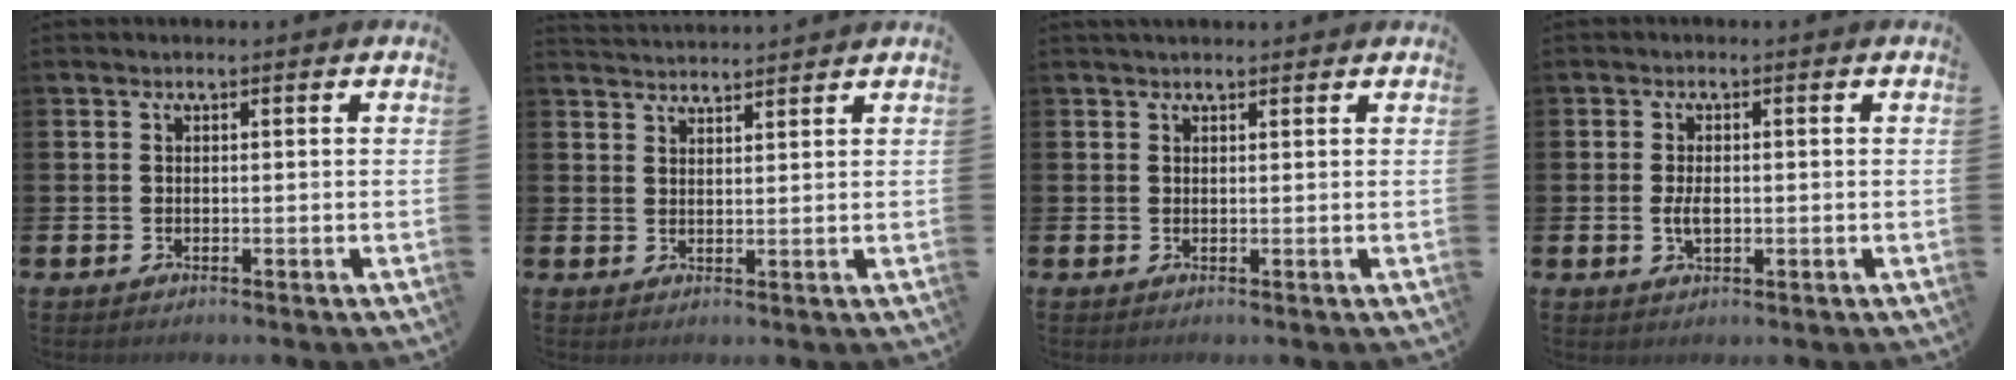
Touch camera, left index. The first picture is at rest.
{"total": 2.8, "force": [2.8, 0.1, 0.0], "torque": [-0.005, -0.014, 0.052]}
{"total": 1.2, "force": [1.1, 0.3, 0.3], "torque": [0.003, 0.001, 0.018]}
{"total": 2.5, "force": [-0.2, 1.2, 2.2], "torque": [-0.037, 0.001, -0.005]}